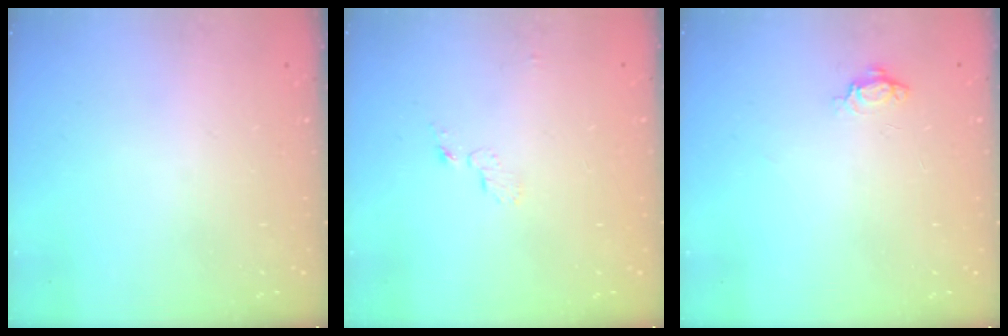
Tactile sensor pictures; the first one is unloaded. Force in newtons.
{"total": 4.0, "press": 4.0, "slide": 0.4}
{"total": 4.1, "press": 4.1, "slide": 0.4}